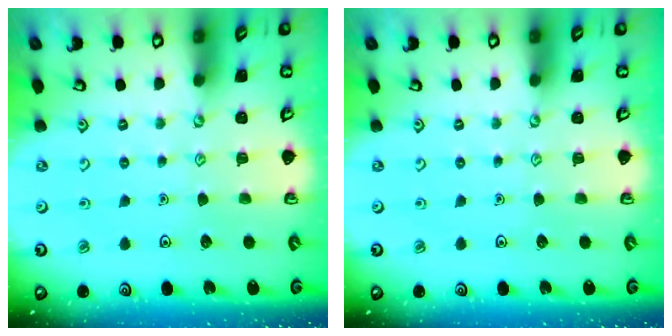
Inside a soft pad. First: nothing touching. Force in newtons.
{"total": 0.0}